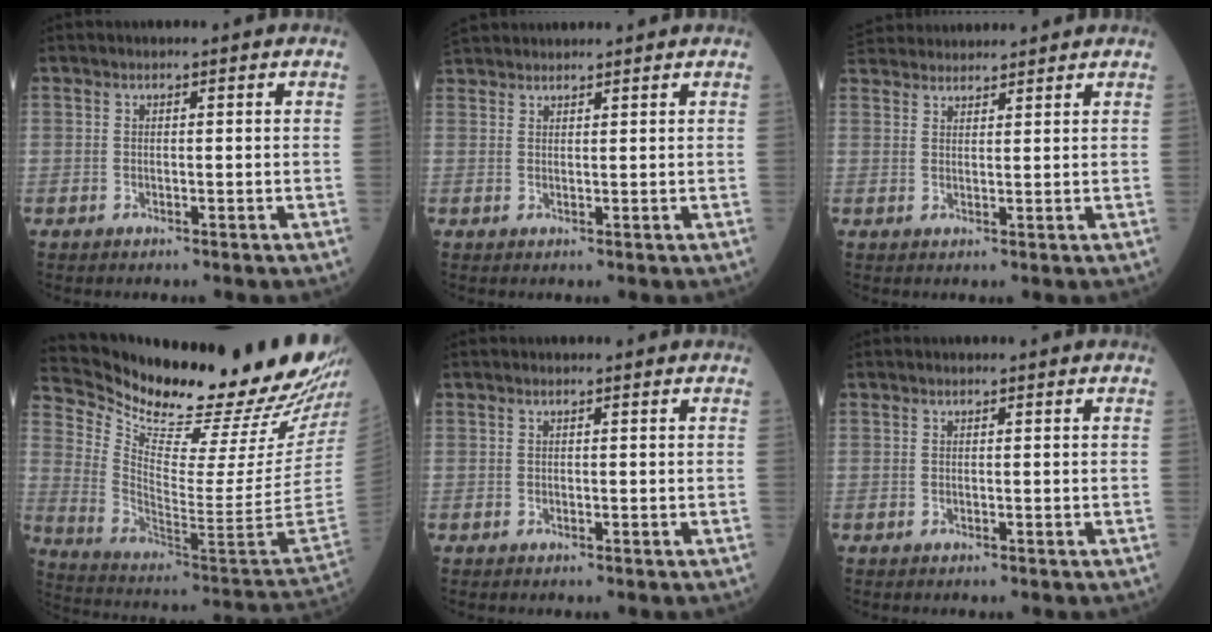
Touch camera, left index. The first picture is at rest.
{"total": 5.4, "force": [5.2, 0.8, 1.0], "torque": [-0.018, 0.043, 0.088]}
{"total": 10.4, "force": [9.9, 1.8, 2.7], "torque": [-0.051, 0.044, 0.160]}
{"total": 30.0, "force": [26.3, 0.0, 14.3], "torque": [-0.249, -0.127, 0.379]}
{"total": 0.0}
{"total": 0.0}